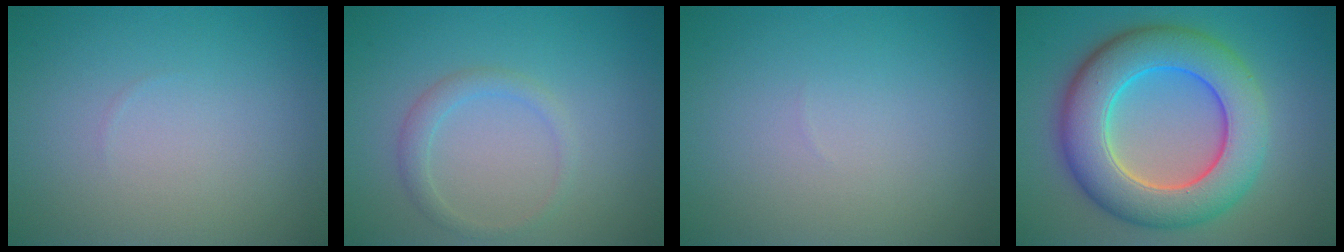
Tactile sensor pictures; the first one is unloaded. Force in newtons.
{"total": 1.7, "press": 1.7, "slide": 0.1}
{"total": 0.0}
{"total": 9.9, "press": 9.9, "slide": 0.3}